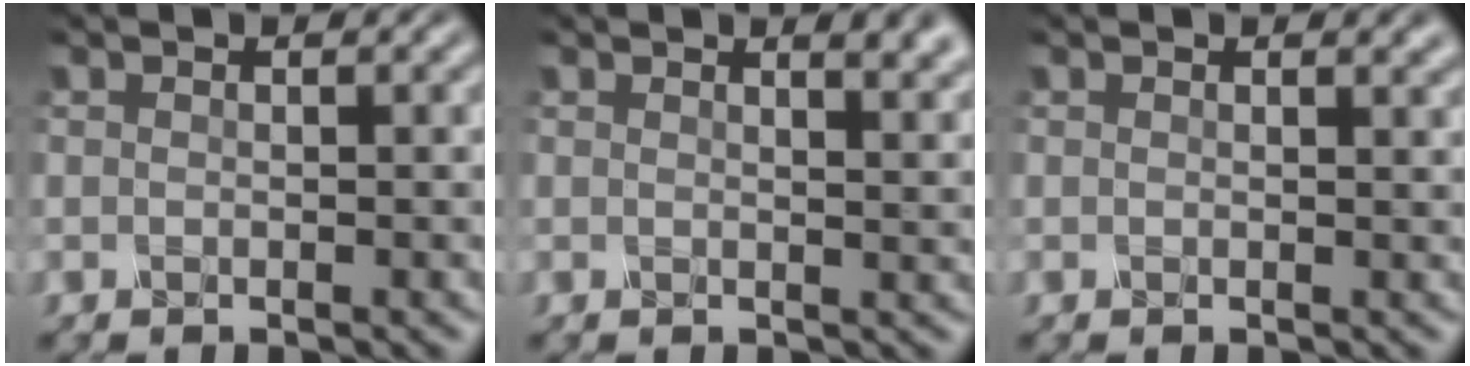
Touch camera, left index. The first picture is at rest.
{"total": 4.0, "force": [2.7, 1.6, 2.4], "torque": [-0.010, 0.021, 0.017]}
{"total": 1.4, "force": [1.2, 0.3, 0.6], "torque": [-0.006, 0.000, 0.017]}